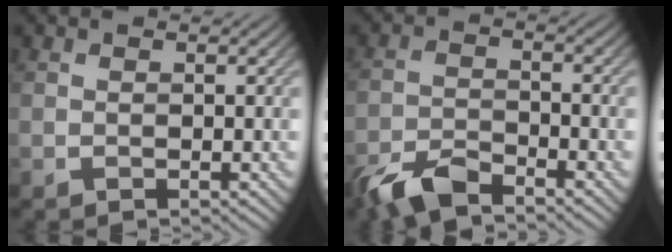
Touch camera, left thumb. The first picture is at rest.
{"total": 5.4, "force": [-4.5, 1.5, 2.6], "torque": [-0.054, -0.004, -0.094]}